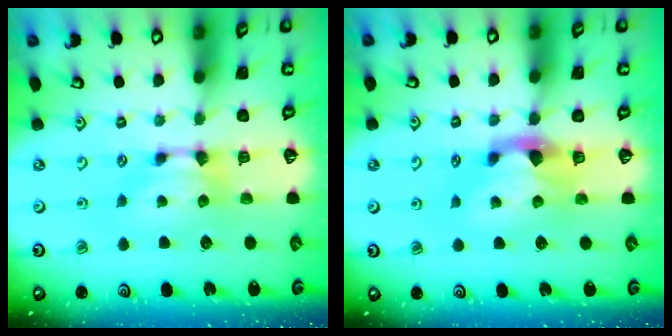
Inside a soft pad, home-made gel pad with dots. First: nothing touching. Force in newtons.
{"total": 2.3, "press": 1.9, "slide": 1.2}